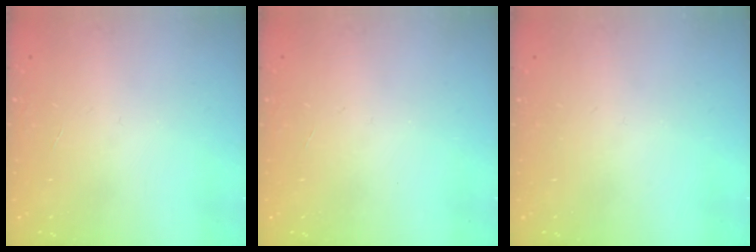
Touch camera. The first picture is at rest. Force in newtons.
{"total": 0.0}
{"total": 0.0}